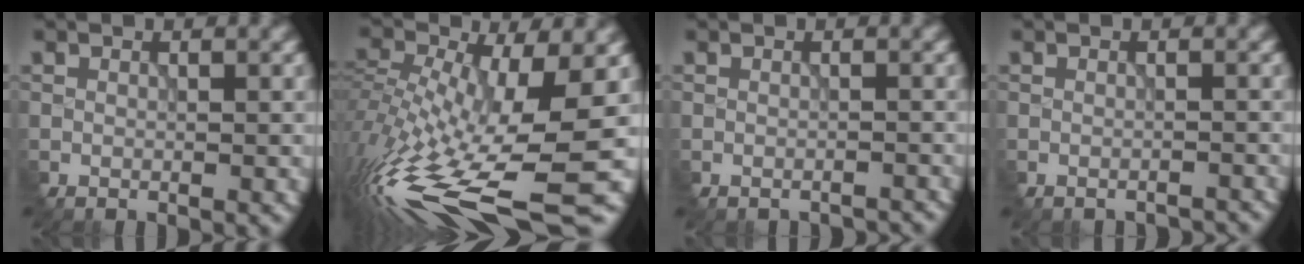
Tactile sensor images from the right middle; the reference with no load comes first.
{"total": 13.6, "force": [-4.9, 4.3, 11.9], "torque": [-0.257, -0.005, -0.076]}
{"total": 1.8, "force": [-1.7, 0.1, 0.4], "torque": [-0.001, -0.002, -0.026]}
{"total": 2.0, "force": [-1.9, 0.2, 0.5], "torque": [-0.002, -0.001, -0.028]}